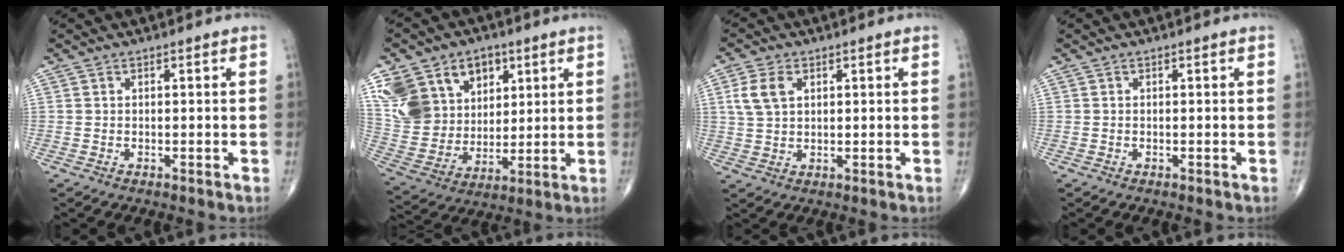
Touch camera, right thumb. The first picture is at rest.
{"total": 19.2, "force": [8.4, 14.4, 9.6], "torque": [-0.160, -0.005, 0.172]}
{"total": 5.8, "force": [1.9, 3.8, 4.0], "torque": [-0.080, 0.003, 0.040]}
{"total": 0.0}